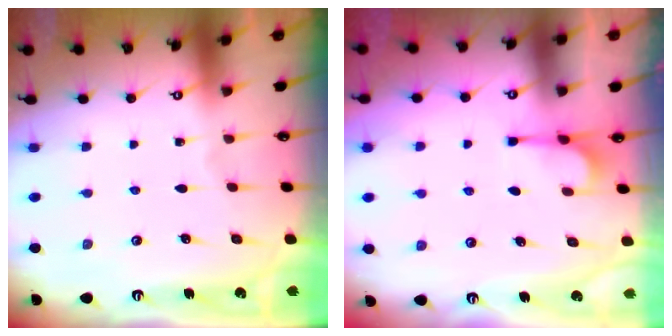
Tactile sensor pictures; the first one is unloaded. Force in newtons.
{"total": 2.2, "press": 2.0, "slide": 0.9}